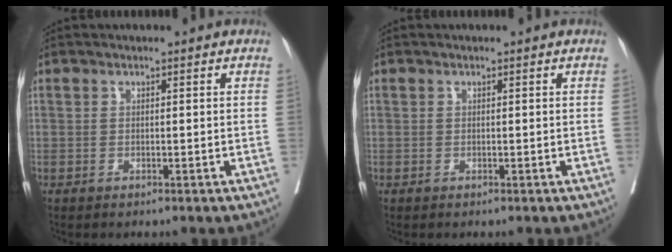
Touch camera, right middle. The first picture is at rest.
{"total": 0.0}